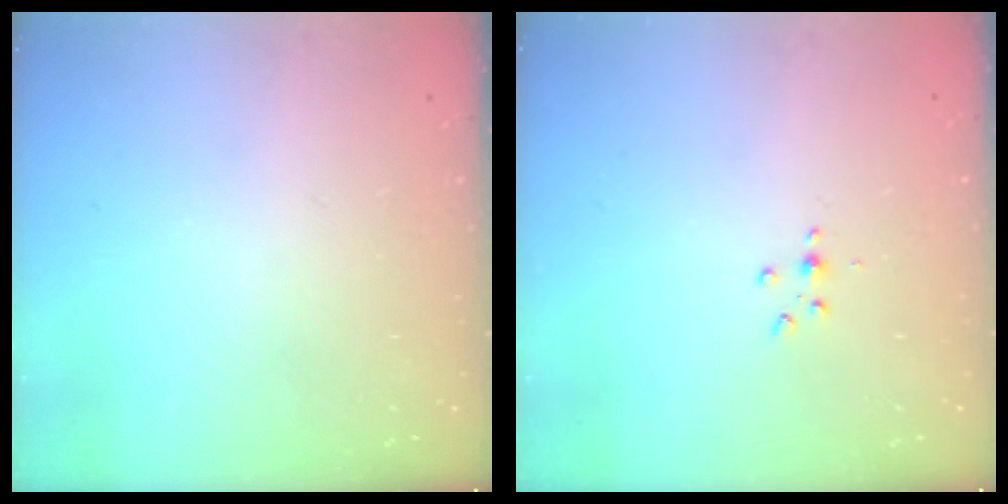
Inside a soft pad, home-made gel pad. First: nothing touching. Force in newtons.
{"total": 3.0, "press": 2.9, "slide": 0.4}